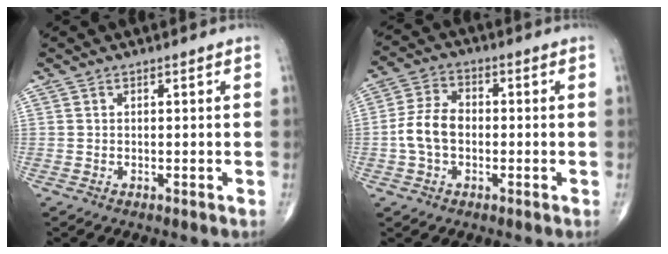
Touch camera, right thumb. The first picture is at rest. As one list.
[{"total": 7.5, "force": [-1.1, 5.1, 5.4], "torque": [-0.104, 0.022, -0.027]}]